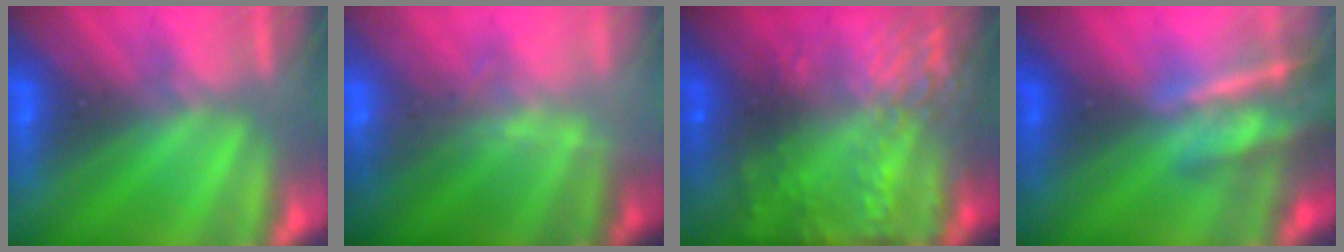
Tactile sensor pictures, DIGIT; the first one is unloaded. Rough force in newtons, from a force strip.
{"total": 7.6}
{"total": 7.6}
{"total": 4.9}